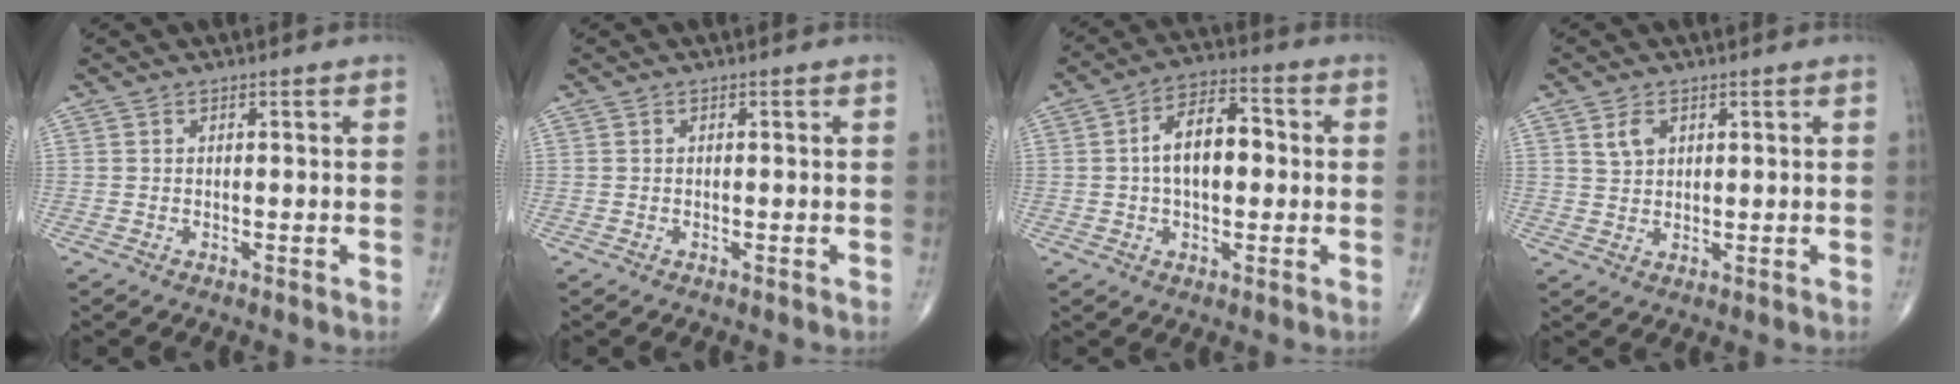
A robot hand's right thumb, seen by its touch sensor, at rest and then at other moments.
{"total": 0.0}
{"total": 10.3, "force": [0.4, 5.8, 8.5], "torque": [-0.129, 0.026, 0.000]}
{"total": 3.3, "force": [1.5, 2.2, 1.9], "torque": [-0.027, -0.006, 0.032]}